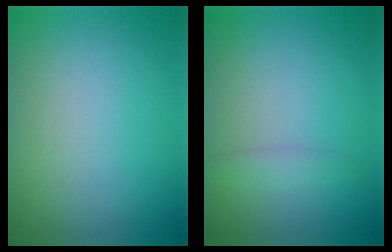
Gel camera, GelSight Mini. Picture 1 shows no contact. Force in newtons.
{"total": 1.3, "press": 1.3, "slide": 0.0}